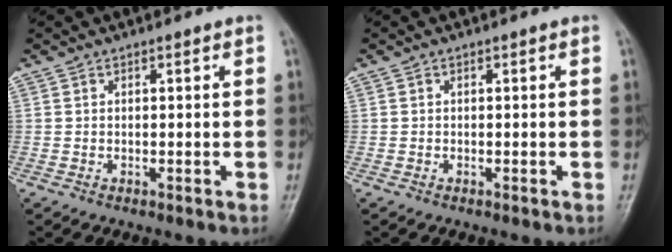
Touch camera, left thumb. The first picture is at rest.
{"total": 0.0}